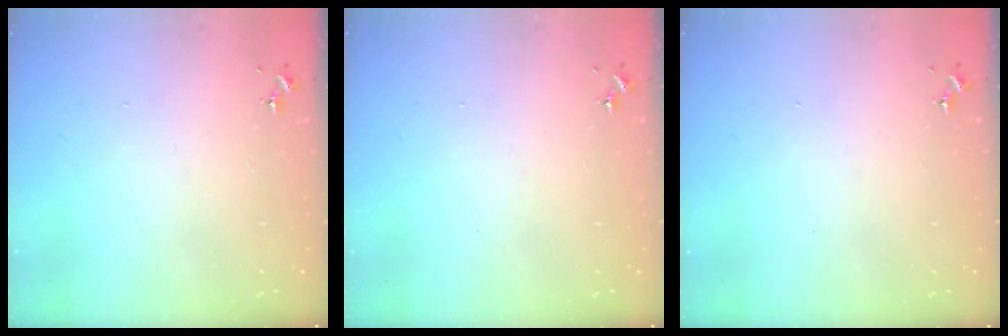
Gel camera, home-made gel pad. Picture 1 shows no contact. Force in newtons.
{"total": 0.0}
{"total": 0.0}